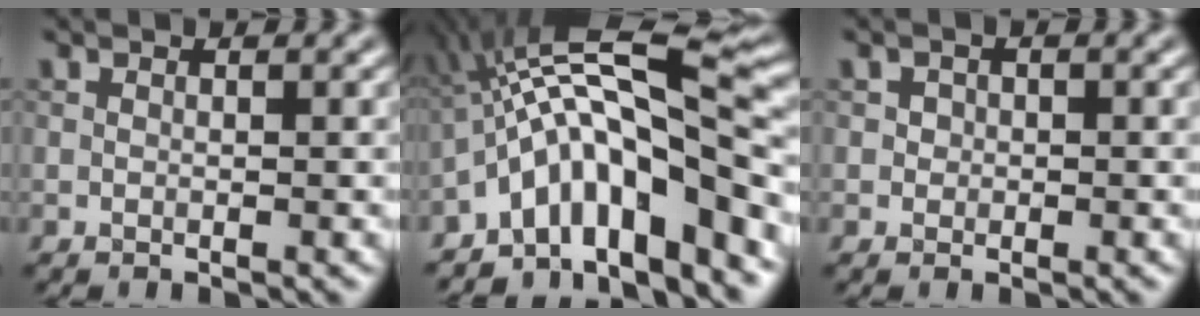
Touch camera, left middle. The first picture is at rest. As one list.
[{"total": 12.3, "force": [-4.4, 3.2, 11.0], "torque": [-0.164, 0.030, -0.079]}, {"total": 0.9, "force": [0.0, 0.9, 0.2], "torque": [0.004, -0.002, 0.000]}]